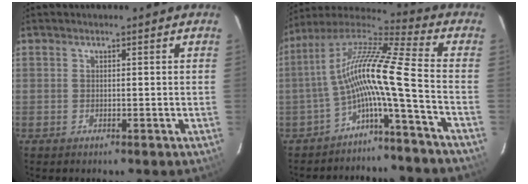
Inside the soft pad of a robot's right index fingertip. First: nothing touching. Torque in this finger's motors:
{"motor_torque": [1.42, -0.72, 1.05, 0.21]}